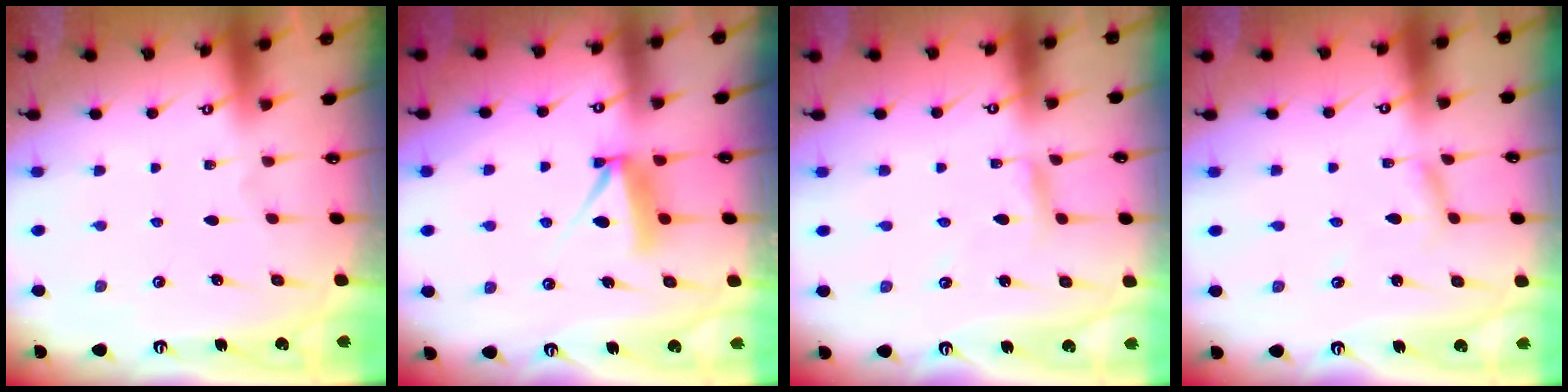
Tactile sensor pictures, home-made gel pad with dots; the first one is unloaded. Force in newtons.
{"total": 7.9, "press": 7.8, "slide": 0.6}
{"total": 2.9, "press": 2.9, "slide": 0.2}
{"total": 2.3, "press": 2.3, "slide": 0.1}